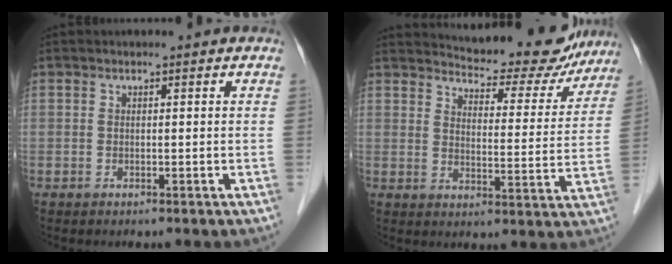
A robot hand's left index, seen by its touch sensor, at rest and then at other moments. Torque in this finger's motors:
{"motor_torque": [0.28, -0.28, 0.29, 0.02]}